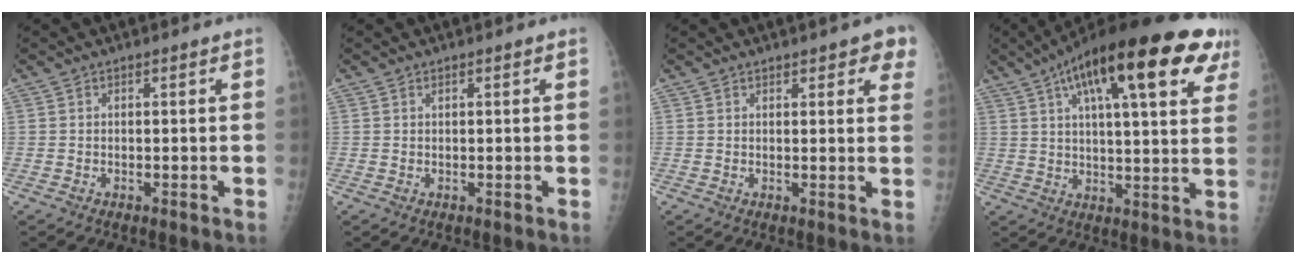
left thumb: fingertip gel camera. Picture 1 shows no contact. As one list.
[{"total": 0.0}, {"total": 5.3, "force": [3.2, 2.0, 3.6], "torque": [-0.012, -0.008, 0.032]}, {"total": 25.4, "force": [12.7, 7.7, 20.6], "torque": [-0.294, 0.007, 0.181]}]